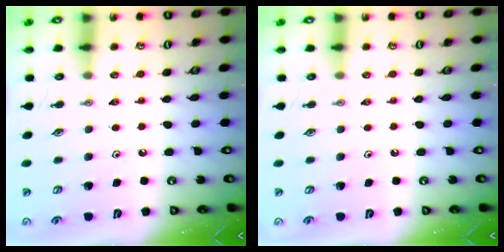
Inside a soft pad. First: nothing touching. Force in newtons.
{"total": 0.0}